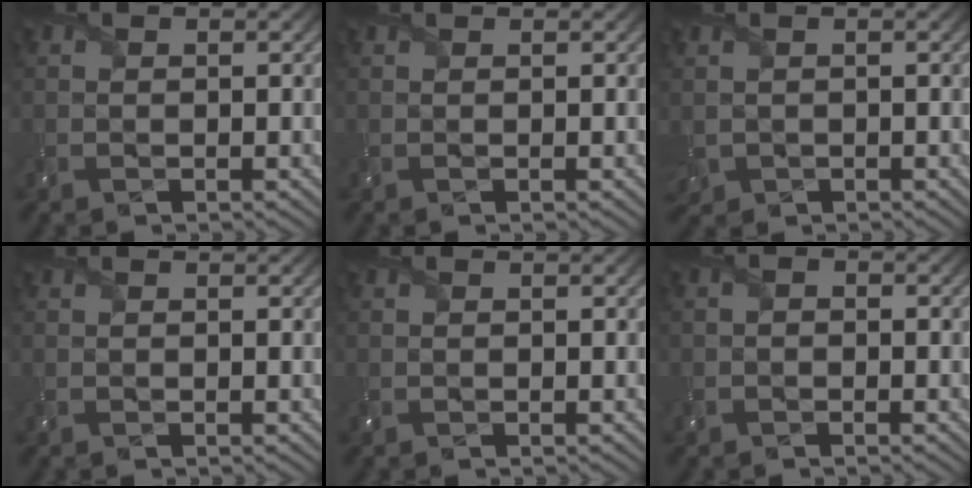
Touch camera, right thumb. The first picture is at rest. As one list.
[{"total": 0.8, "force": [0.6, 0.1, 0.4], "torque": [-0.013, 0.000, 0.009]}, {"total": 2.1, "force": [0.2, 1.7, 1.2], "torque": [-0.042, -0.007, 0.004]}, {"total": 0.0}, {"total": 0.0}, {"total": 1.0, "force": [-0.6, 0.7, 0.5], "torque": [-0.012, 0.000, -0.014]}]